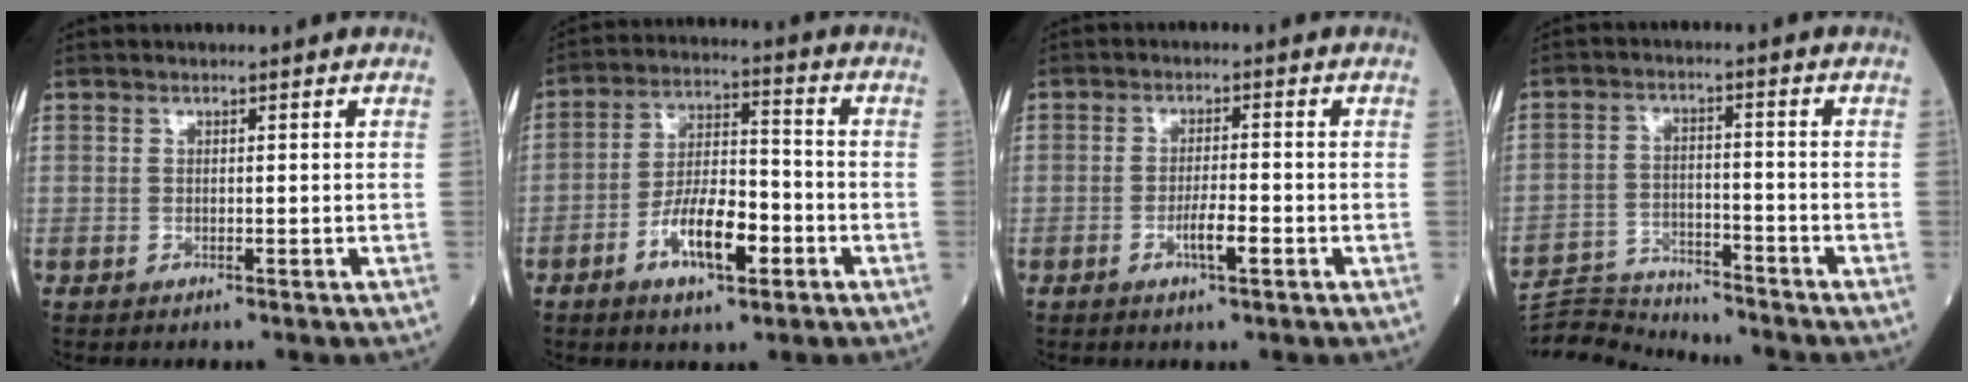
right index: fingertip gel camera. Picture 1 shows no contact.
{"total": 10.1, "force": [-4.3, 3.3, 8.5], "torque": [-0.157, 0.007, -0.077]}
{"total": 3.7, "force": [-1.6, 0.4, 3.3], "torque": [-0.056, 0.000, -0.029]}
{"total": 8.5, "force": [-8.4, -0.4, -0.8], "torque": [0.009, 0.007, -0.152]}